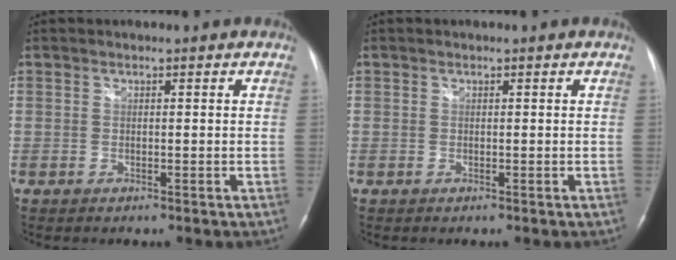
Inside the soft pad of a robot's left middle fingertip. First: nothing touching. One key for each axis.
{"total": 0.0}